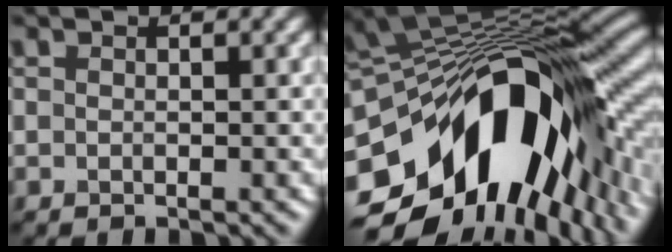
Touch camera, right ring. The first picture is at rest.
{"total": 18.9, "force": [-6.1, 10.3, 14.6], "torque": [-0.260, -0.038, -0.084]}